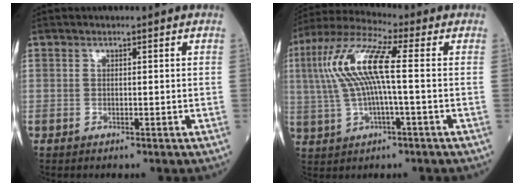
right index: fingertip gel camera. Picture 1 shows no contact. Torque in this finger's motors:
{"motor_torque": [1.94, 0.19, 1.02, 0.21]}